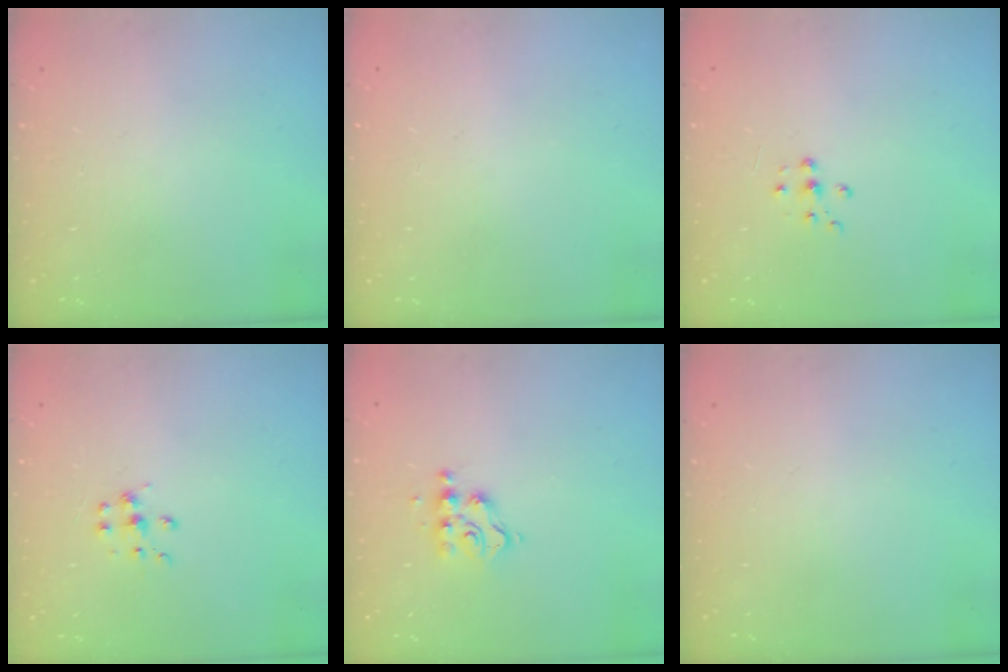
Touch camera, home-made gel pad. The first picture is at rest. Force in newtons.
{"total": 0.6, "press": 0.5, "slide": 0.2}
{"total": 5.7, "press": 5.7, "slide": 0.6}
{"total": 6.3, "press": 6.3, "slide": 0.4}
{"total": 5.5, "press": 5.5, "slide": 0.3}
{"total": 0.0}